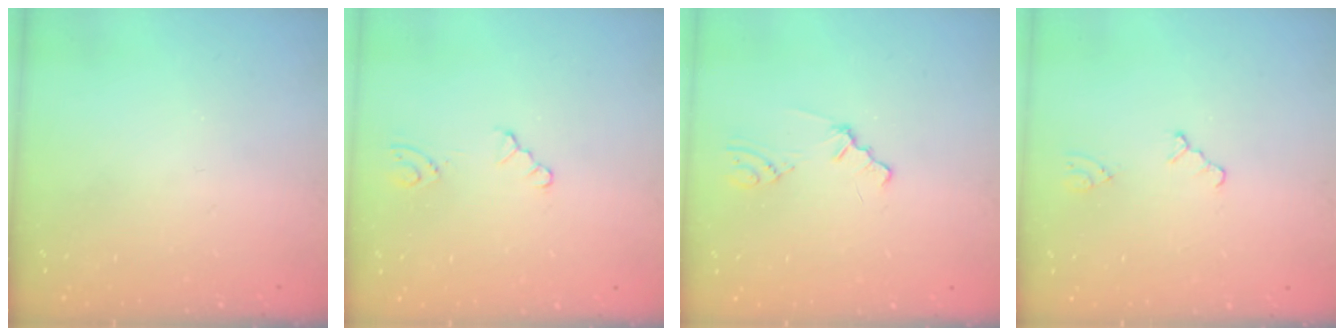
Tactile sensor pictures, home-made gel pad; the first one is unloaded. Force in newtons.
{"total": 2.1, "press": 2.1, "slide": 0.3}
{"total": 0.8, "press": 0.8, "slide": 0.2}
{"total": 0.5, "press": 0.5, "slide": 0.2}